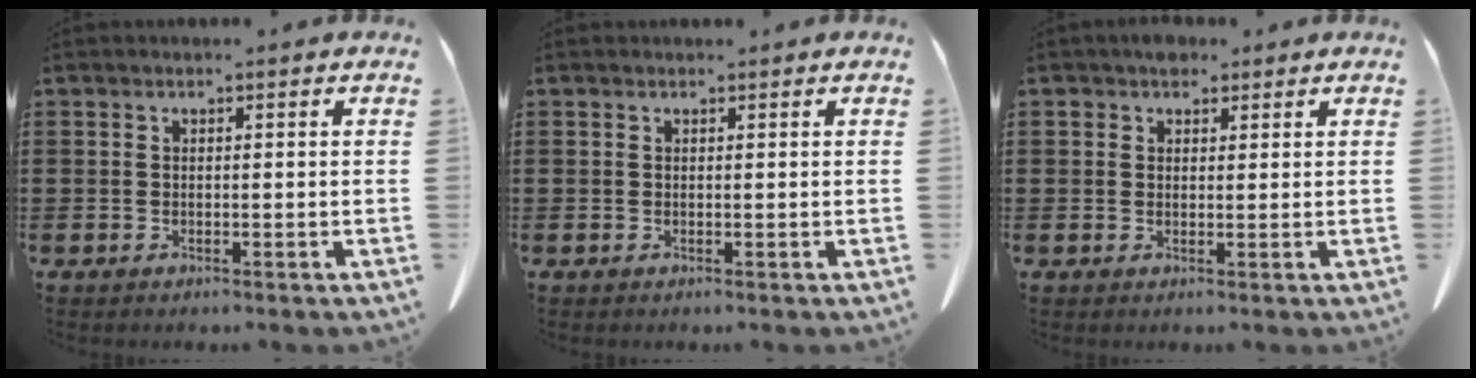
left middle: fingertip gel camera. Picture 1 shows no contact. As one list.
[{"total": 0.0}, {"total": 2.4, "force": [1.8, 1.4, 0.7], "torque": [-0.020, 0.007, 0.034]}]